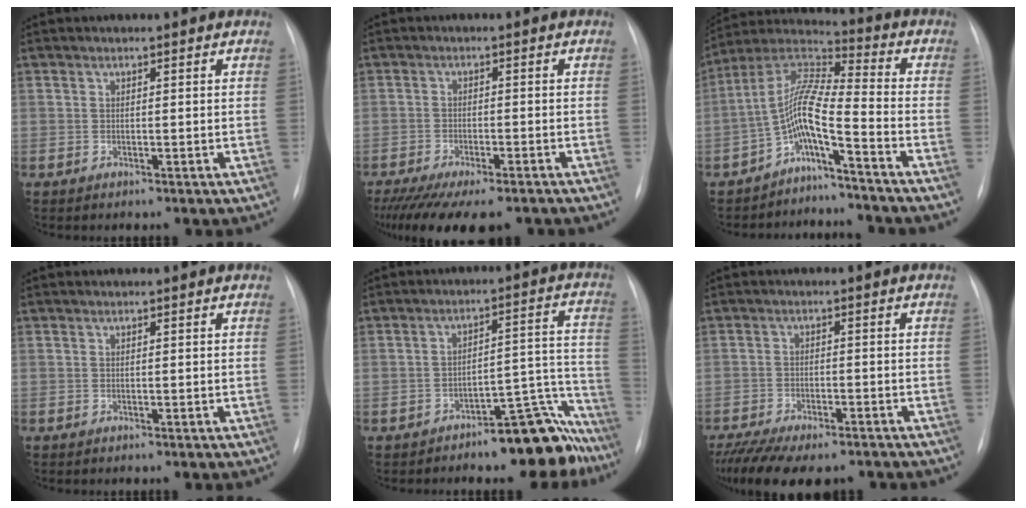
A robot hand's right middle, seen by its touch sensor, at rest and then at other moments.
{"total": 14.3, "force": [-11.3, 3.9, 7.9], "torque": [-0.153, -0.027, -0.165]}
{"total": 7.9, "force": [-4.5, 0.1, 6.5], "torque": [-0.132, 0.036, -0.091]}
{"total": 0.0}
{"total": 10.7, "force": [-9.0, 3.0, 5.0], "torque": [-0.012, 0.074, -0.132]}
{"total": 14.1, "force": [-11.2, 4.7, 7.2], "torque": [-0.149, -0.015, -0.164]}